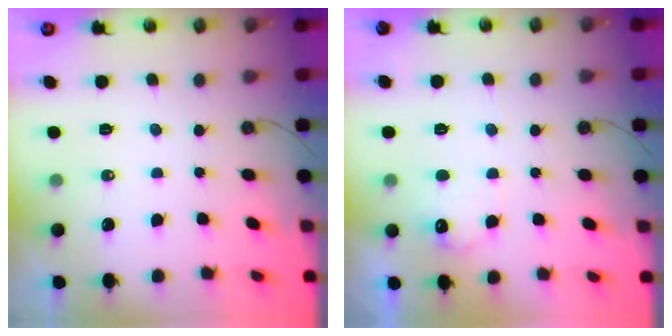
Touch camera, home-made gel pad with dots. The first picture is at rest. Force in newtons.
{"total": 9.0, "press": 9.0, "slide": 0.4}